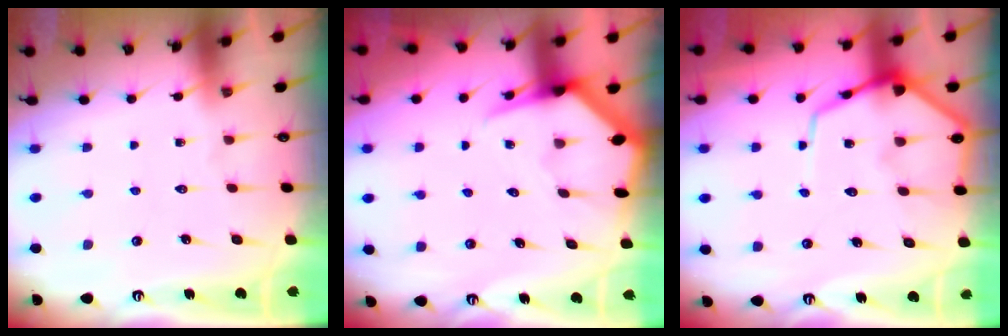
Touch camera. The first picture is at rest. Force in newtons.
{"total": 5.1, "press": 5.1, "slide": 0.6}
{"total": 9.7, "press": 9.7, "slide": 1.0}